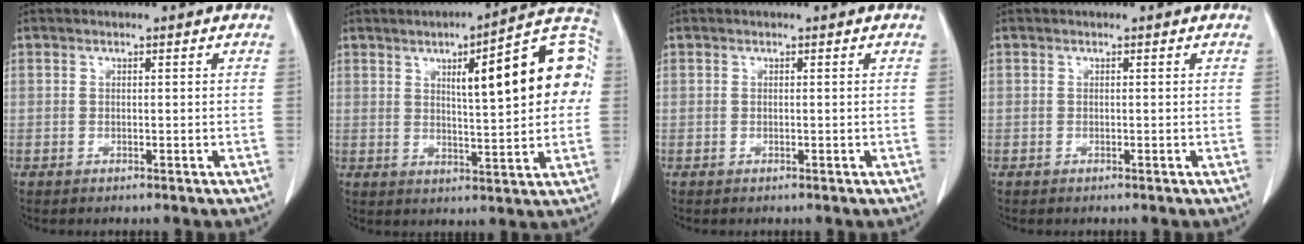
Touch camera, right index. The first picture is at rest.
{"total": 15.9, "force": [3.3, 3.0, 15.3], "torque": [-0.198, 0.034, 0.041]}
{"total": 0.0}
{"total": 0.0}